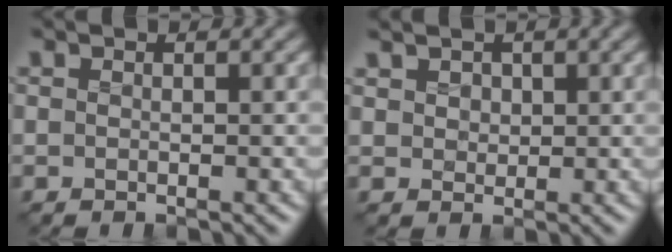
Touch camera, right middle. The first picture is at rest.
{"total": 2.2, "force": [1.3, 1.5, 0.8], "torque": [-0.034, 0.003, 0.030]}